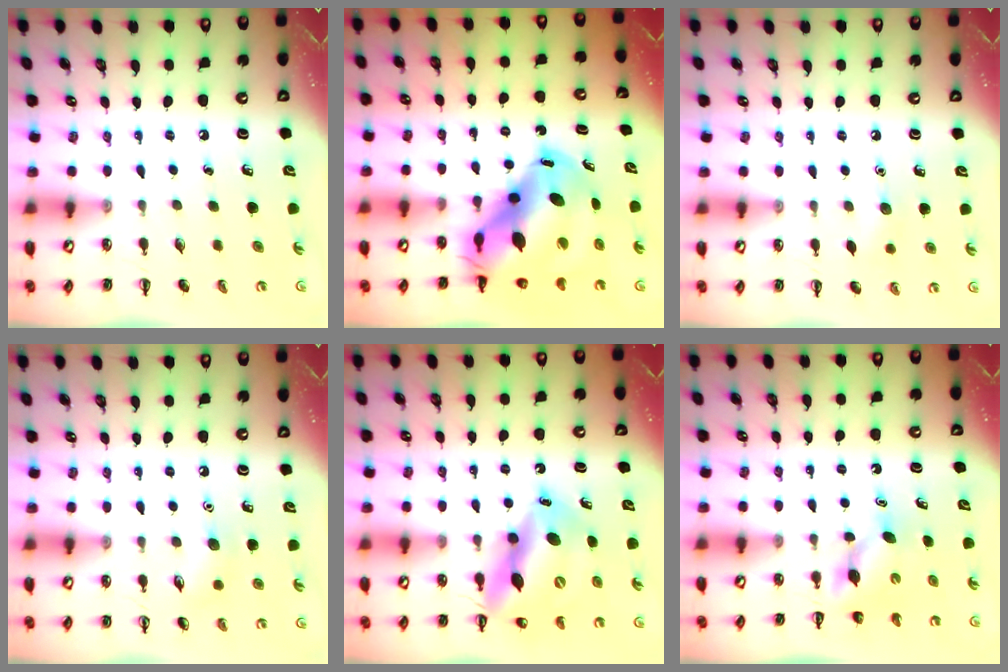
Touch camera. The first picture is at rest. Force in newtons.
{"total": 15.8, "press": 15.2, "slide": 4.2}
{"total": 5.5, "press": 5.3, "slide": 1.6}
{"total": 7.7, "press": 7.5, "slide": 1.6}
{"total": 14.7, "press": 14.1, "slide": 3.9}
{"total": 4.0, "press": 3.9, "slide": 1.1}